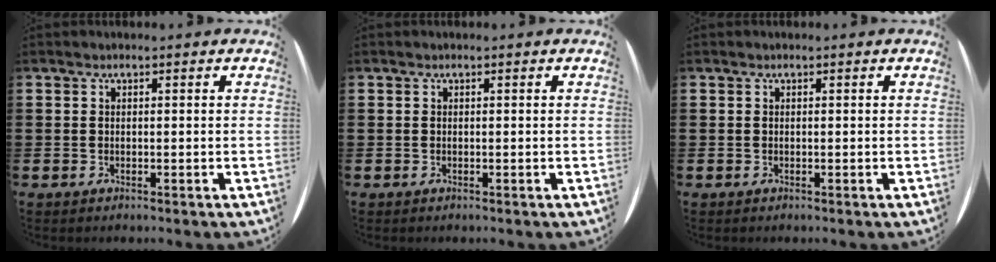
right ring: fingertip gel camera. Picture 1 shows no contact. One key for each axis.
{"total": 0.0}
{"total": 0.0}